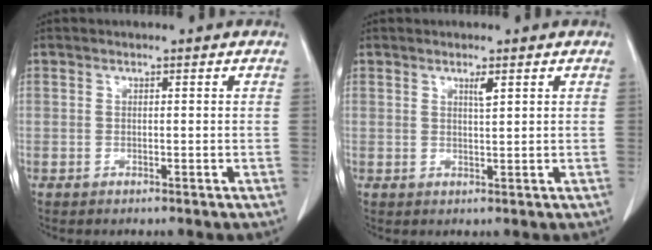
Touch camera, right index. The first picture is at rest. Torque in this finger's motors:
{"motor_torque": [0.05, 0.10, 0.01, 0.01]}